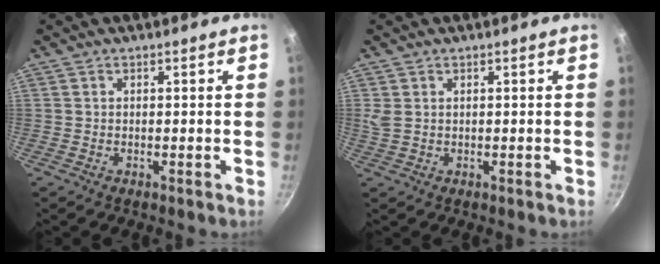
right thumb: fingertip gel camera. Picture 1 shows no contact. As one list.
[{"total": 1.7, "force": [0.6, 1.1, 1.2], "torque": [-0.034, 0.005, 0.018]}]